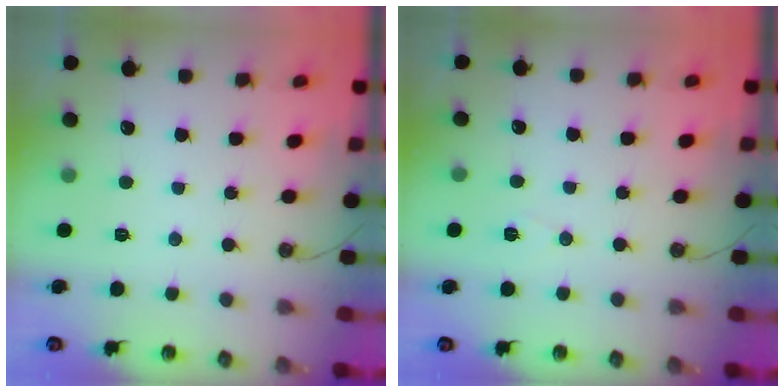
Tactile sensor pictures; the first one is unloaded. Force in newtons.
{"total": 5.9, "press": 3.8, "slide": 4.5}